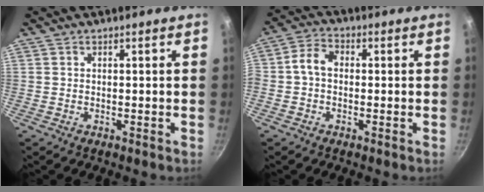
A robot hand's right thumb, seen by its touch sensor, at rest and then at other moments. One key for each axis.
{"total": 4.9, "fx": -0.2, "fy": 3.5, "fz": 3.5, "tx": -0.065, "ty": 0.021, "tz": -0.018}